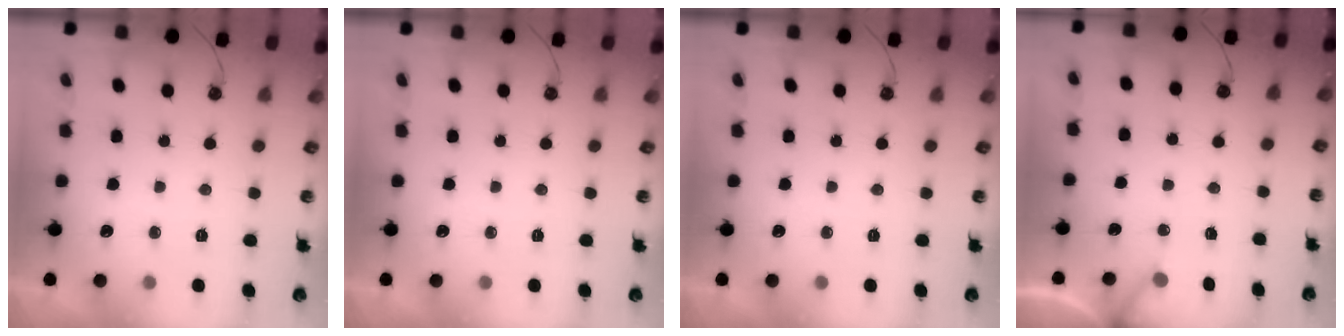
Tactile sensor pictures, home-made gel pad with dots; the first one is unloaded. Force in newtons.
{"total": 0.0}
{"total": 0.0}
{"total": 5.9, "press": 5.8, "slide": 0.5}